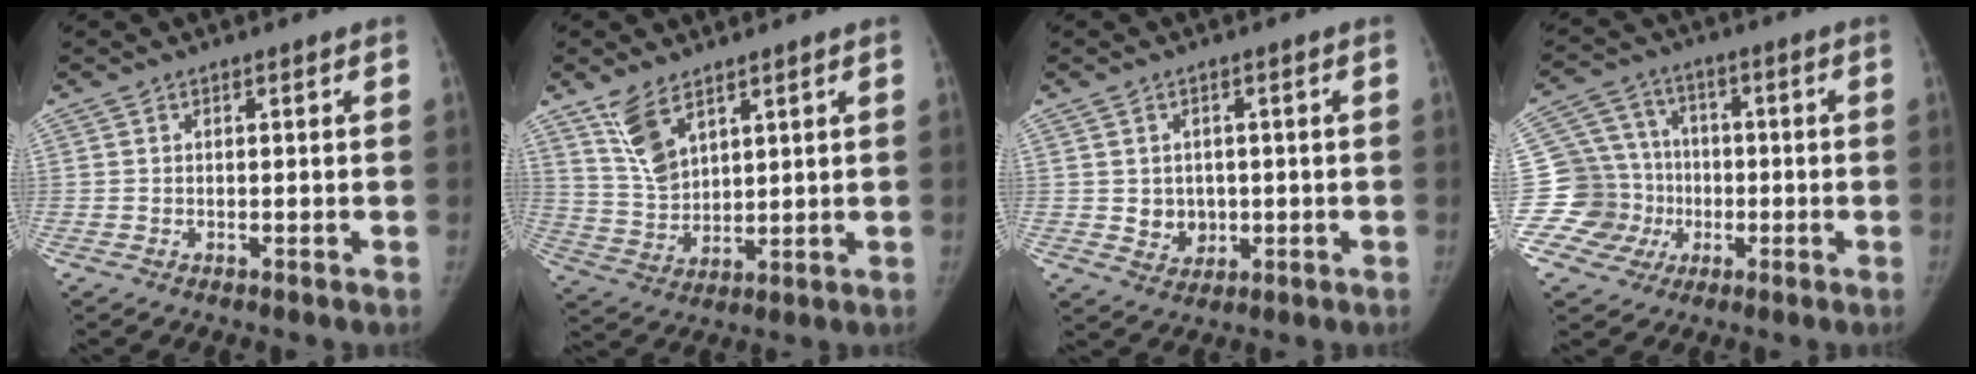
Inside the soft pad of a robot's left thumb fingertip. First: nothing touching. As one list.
[{"total": 8.2, "force": [5.4, 3.9, 4.8], "torque": [-0.083, -0.031, 0.118]}, {"total": 4.4, "force": [-0.1, 3.9, 2.0], "torque": [-0.007, -0.008, 0.008]}, {"total": 11.5, "force": [-1.7, 11.1, 2.3], "torque": [0.000, 0.029, -0.023]}]